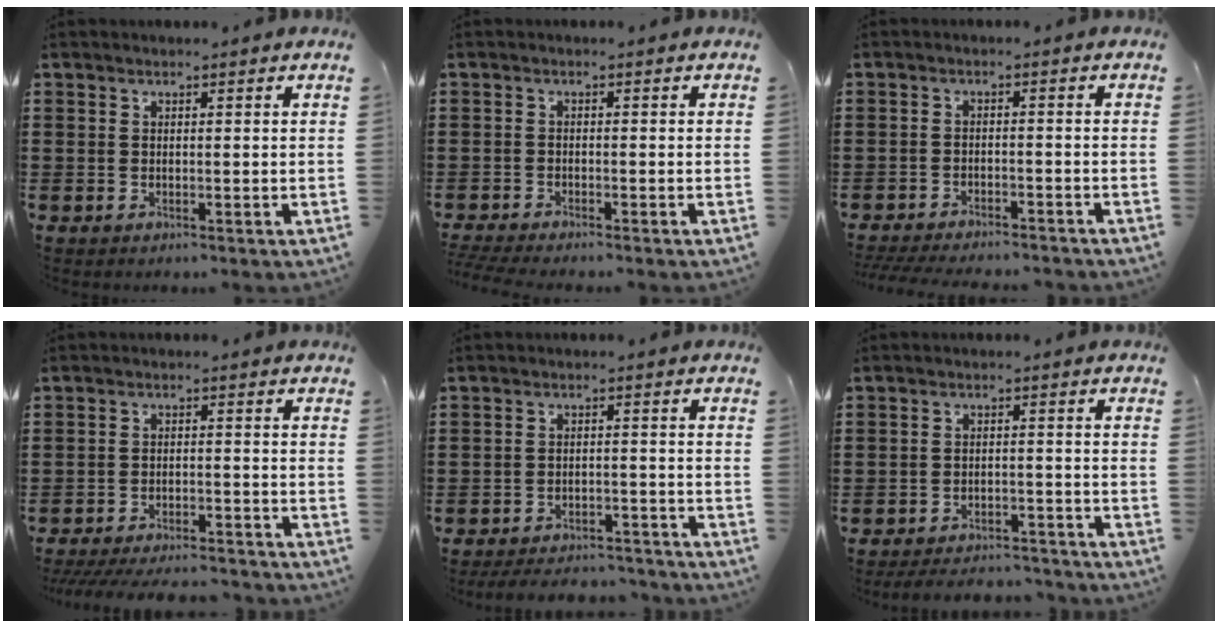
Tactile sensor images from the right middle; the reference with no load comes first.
{"total": 1.7, "force": [-1.6, -0.2, 0.6], "torque": [-0.018, -0.005, -0.033]}
{"total": 3.3, "force": [-3.2, 0.1, 0.6], "torque": [-0.021, -0.004, -0.067]}
{"total": 4.3, "force": [-4.1, 0.0, 1.1], "torque": [-0.026, -0.005, -0.084]}
{"total": 4.0, "force": [-4.0, 0.5, 0.4], "torque": [-0.016, 0.001, -0.085]}
{"total": 3.8, "force": [-3.8, 0.4, 0.2], "torque": [-0.008, 0.002, -0.079]}